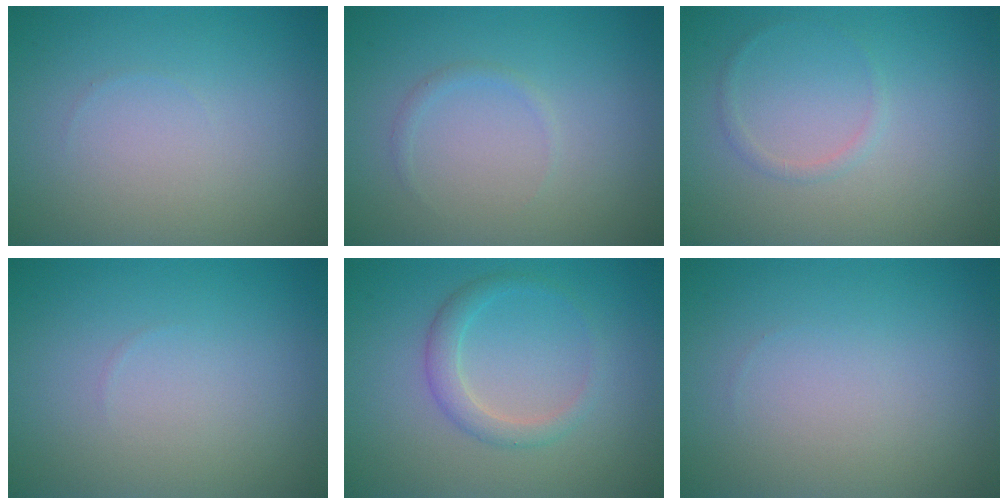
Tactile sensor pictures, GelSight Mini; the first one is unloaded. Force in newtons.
{"total": 0.7, "press": 0.7, "slide": 0.1}
{"total": 0.8, "press": 0.8, "slide": 0.0}
{"total": 0.0}
{"total": 2.2, "press": 2.2, "slide": 0.2}
{"total": 0.0}